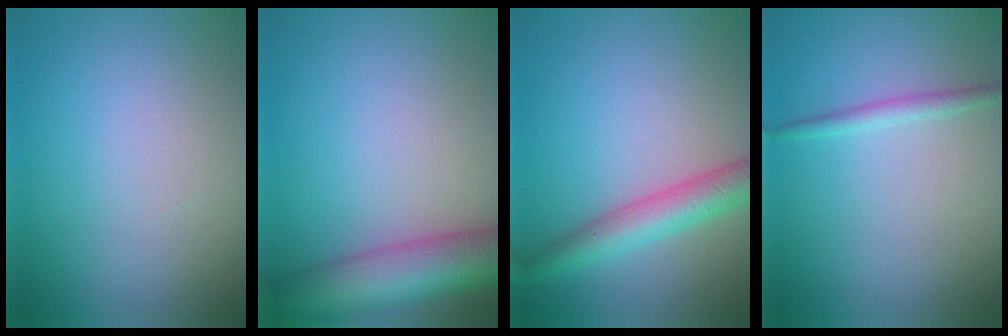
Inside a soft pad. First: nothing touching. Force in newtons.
{"total": 8.5, "press": 8.5, "slide": 0.4}
{"total": 4.7, "press": 4.7, "slide": 0.2}
{"total": 1.3, "press": 1.3, "slide": 0.1}